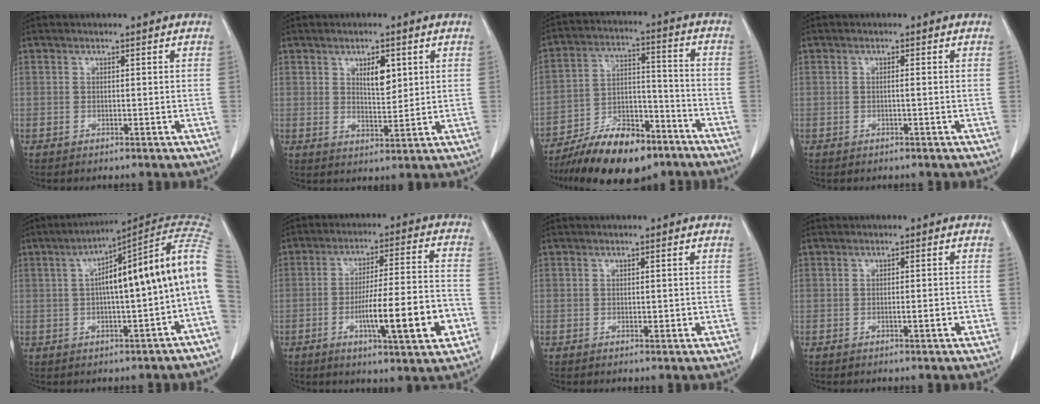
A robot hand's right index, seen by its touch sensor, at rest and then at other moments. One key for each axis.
{"total": 4.6, "fx": 1.9, "fy": 1.8, "fz": 3.8, "tx": -0.063, "ty": -0.003, "tz": 0.035}
{"total": 15.3, "fx": -11.2, "fy": 5.6, "fz": 8.8, "tx": -0.140, "ty": 0.017, "tz": -0.188}
{"total": 0.6, "fx": -0.1, "fy": -0.1, "fz": 0.5, "tx": -0.008, "ty": 0.002, "tz": -0.003}
{"total": 15.4, "fx": 0.9, "fy": 0.5, "fz": 15.3, "tx": -0.217, "ty": 0.043, "tz": 0.009}
{"total": 14.5, "fx": -4.9, "fy": 1.2, "fz": 13.6, "tx": -0.219, "ty": 0.000, "tz": -0.073}
{"total": 1.3, "fx": -0.2, "fy": 0.6, "fz": 1.1, "tx": -0.016, "ty": -0.001, "tz": 0.000}
{"total": 1.9, "fx": -0.6, "fy": 0.3, "fz": 1.7, "tx": -0.028, "ty": -0.001, "tz": -0.007}